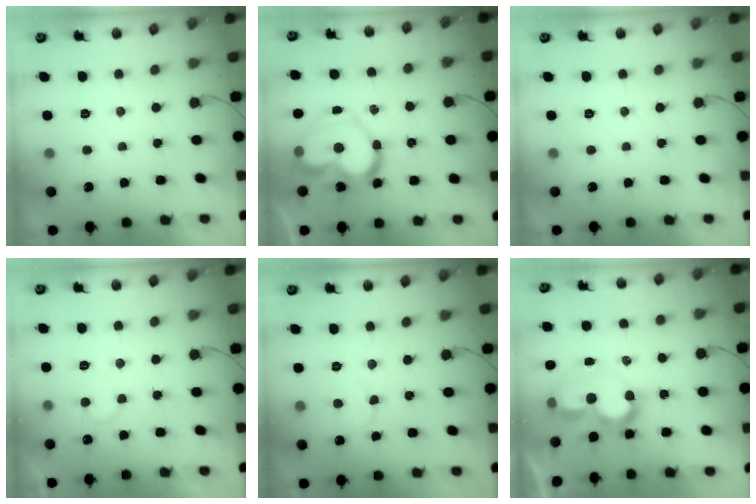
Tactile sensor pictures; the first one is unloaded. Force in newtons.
{"total": 18.8, "press": 18.7, "slide": 1.9}
{"total": 1.9, "press": 1.9, "slide": 0.1}
{"total": 5.0, "press": 5.0, "slide": 0.5}
{"total": 4.7, "press": 4.6, "slide": 0.5}
{"total": 9.2, "press": 9.2, "slide": 0.6}